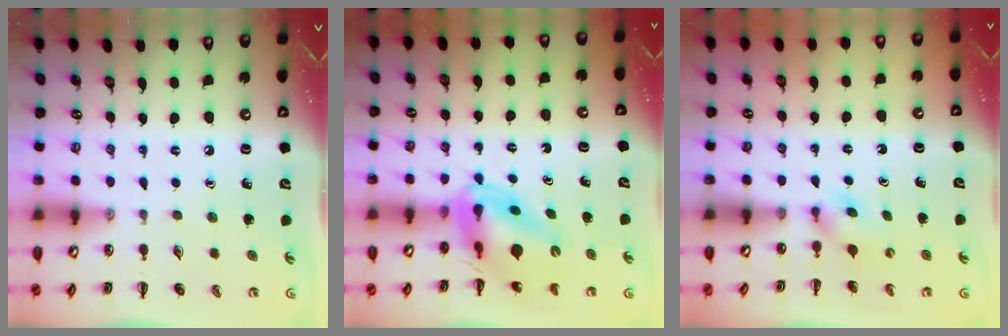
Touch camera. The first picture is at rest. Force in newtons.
{"total": 10.7, "press": 10.1, "slide": 3.4}
{"total": 3.0, "press": 2.8, "slide": 0.9}